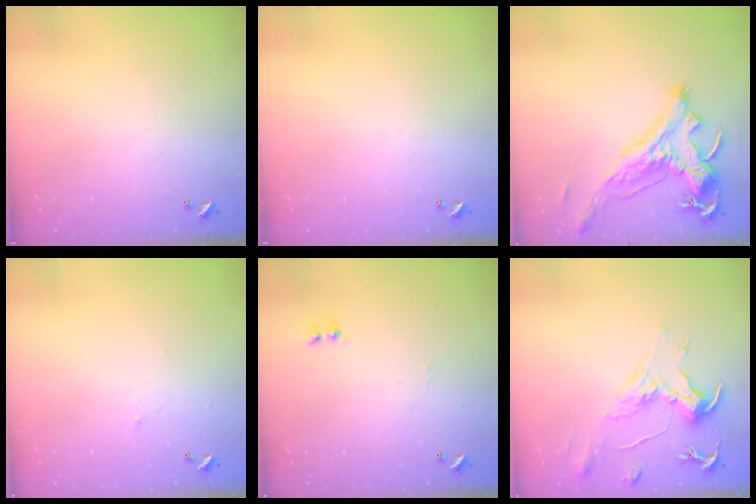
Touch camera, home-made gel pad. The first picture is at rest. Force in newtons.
{"total": 0.0}
{"total": 2.9, "press": 2.5, "slide": 1.3}
{"total": 0.8, "press": 0.6, "slide": 0.6}
{"total": 1.5, "press": 1.4, "slide": 0.6}
{"total": 2.2, "press": 1.7, "slide": 1.4}